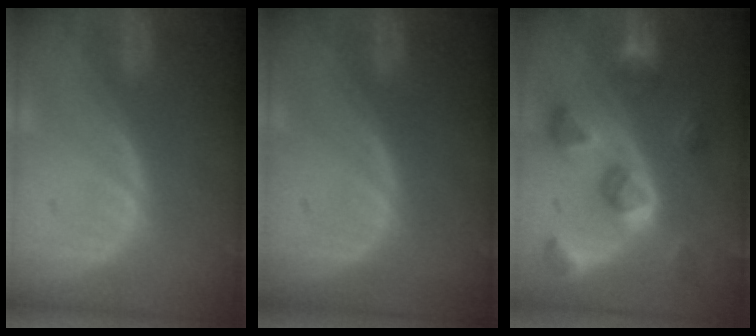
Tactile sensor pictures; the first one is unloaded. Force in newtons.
{"total": 0.0}
{"total": 8.5, "press": 8.0, "slide": 2.9}